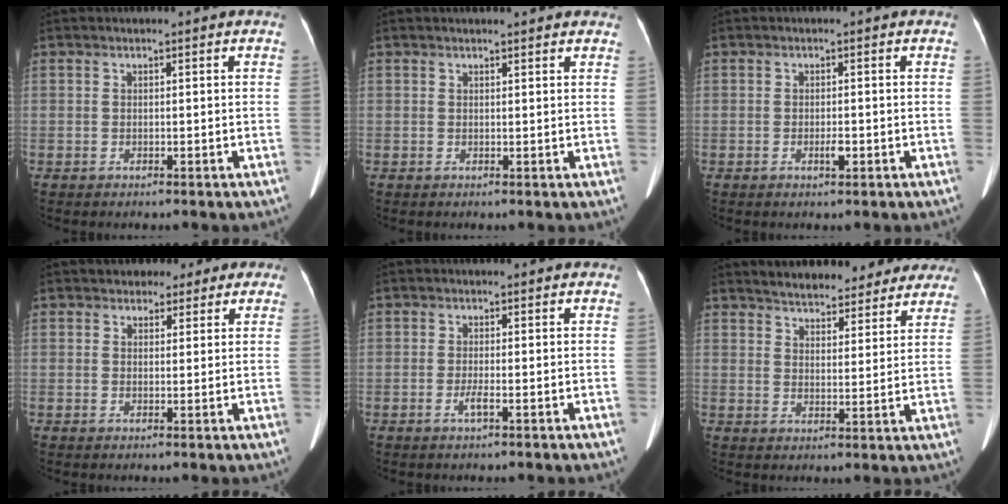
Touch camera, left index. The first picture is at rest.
{"total": 5.4, "force": [4.8, 1.0, 2.3], "torque": [-0.026, -0.002, 0.048]}
{"total": 1.4, "force": [-1.1, 0.4, 0.8], "torque": [-0.015, -0.019, -0.019]}
{"total": 5.0, "force": [3.3, 3.3, 1.6], "torque": [-0.002, -0.004, 0.037]}
{"total": 1.5, "force": [-0.9, 0.0, 1.1], "torque": [-0.022, -0.018, -0.019]}
{"total": 16.3, "force": [14.2, 5.1, 6.0], "torque": [-0.072, -0.007, 0.177]}